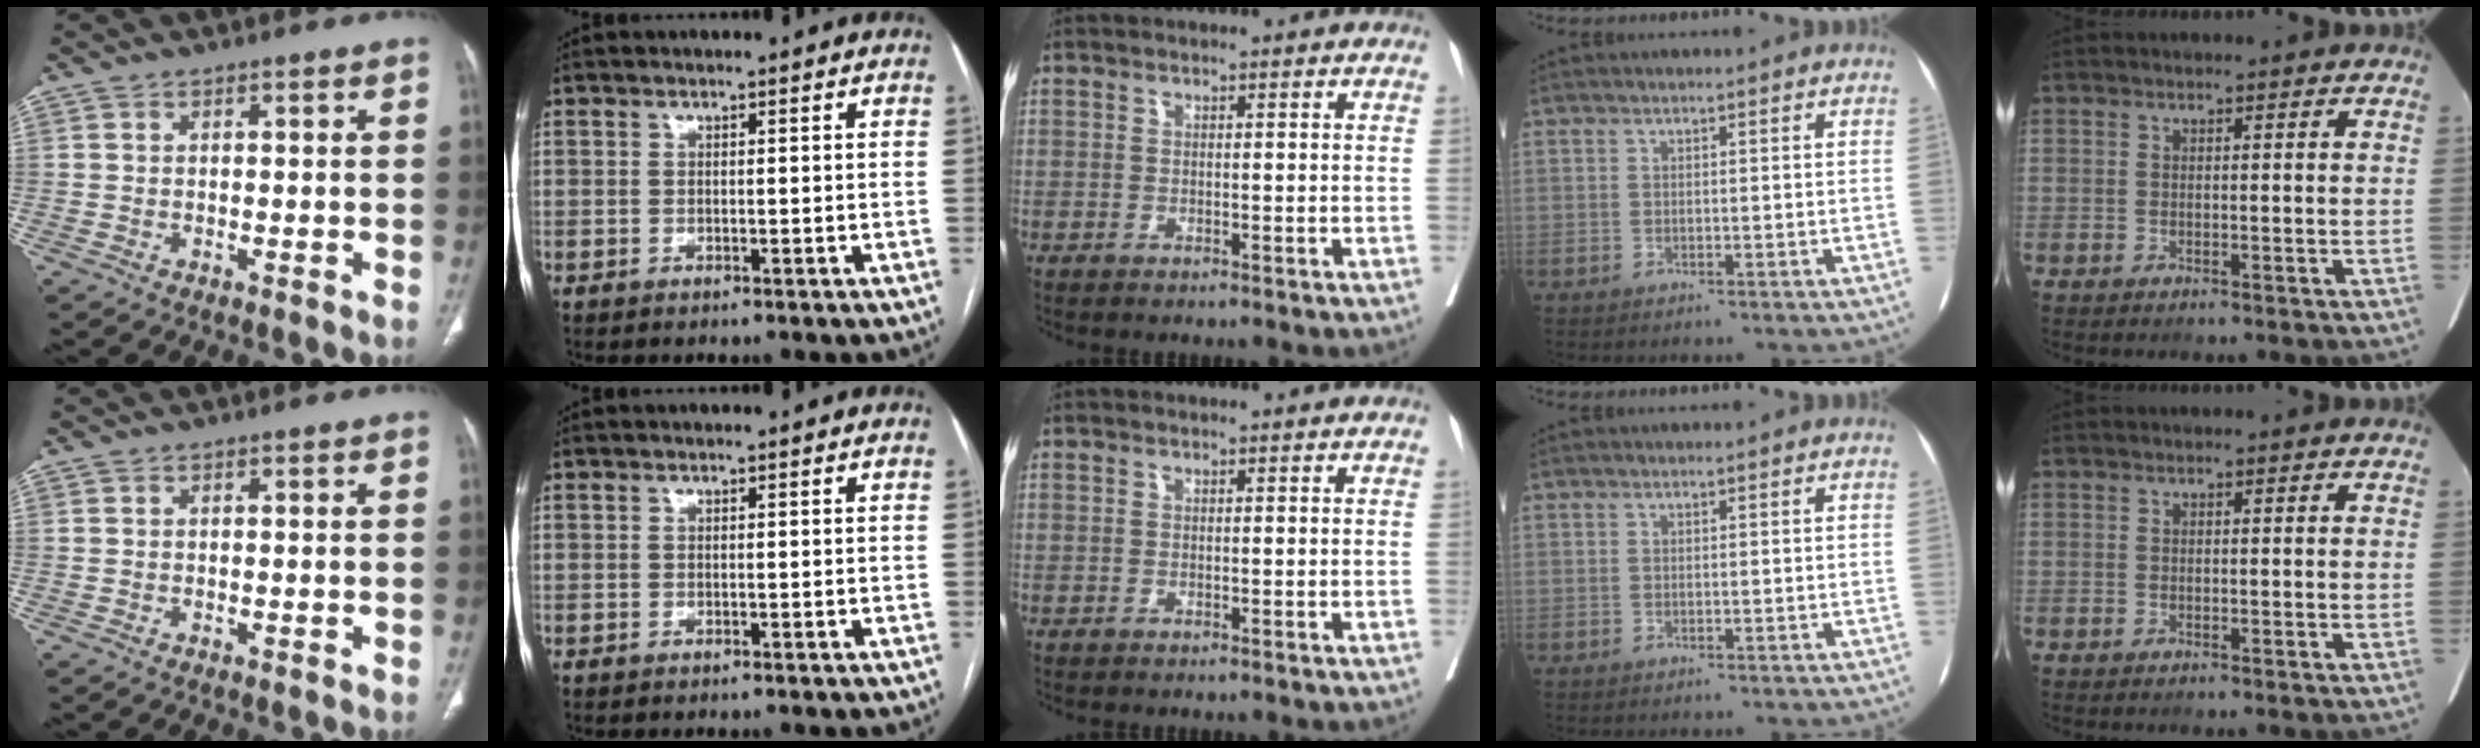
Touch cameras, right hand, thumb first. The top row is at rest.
{}